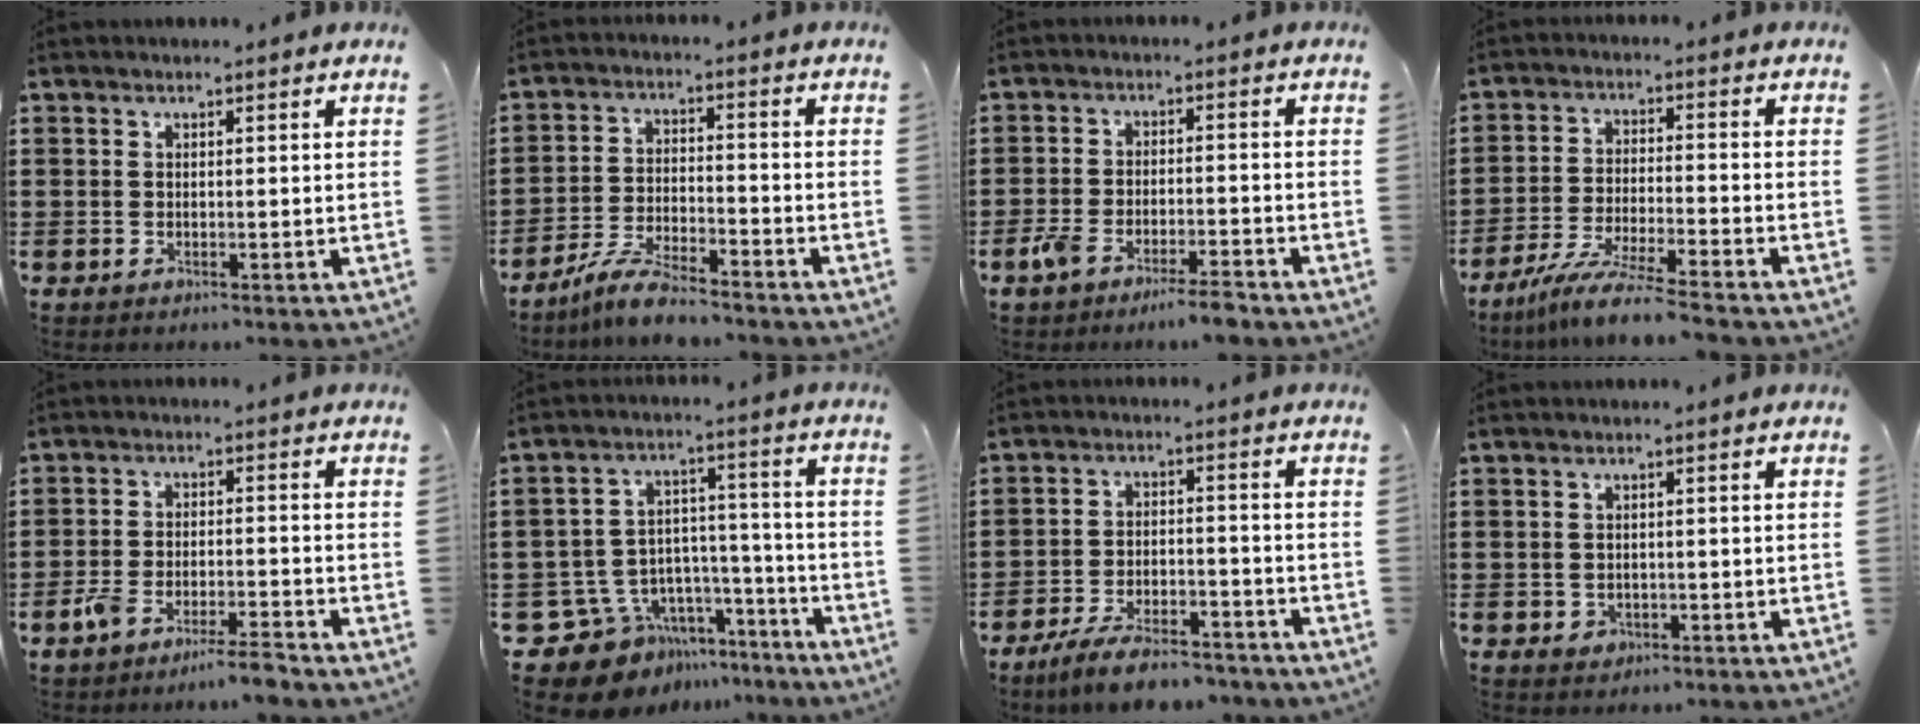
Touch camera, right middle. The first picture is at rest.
{"total": 6.4, "force": [-5.7, 0.7, 2.8], "torque": [-0.064, -0.003, -0.112]}
{"total": 4.9, "force": [-4.0, 0.6, 2.7], "torque": [-0.063, -0.004, -0.080]}
{"total": 7.9, "force": [-6.9, -0.4, 3.8], "torque": [-0.080, -0.012, -0.135]}
{"total": 4.8, "force": [-4.3, 0.1, 2.1], "torque": [-0.050, -0.003, -0.085]}
{"total": 10.9, "force": [-8.9, 6.0, 2.0], "torque": [-0.057, 0.025, -0.166]}
{"total": 7.2, "force": [-6.5, 1.3, 2.9], "torque": [-0.059, 0.007, -0.125]}
{"total": 1.0, "force": [-0.4, 0.9, 0.3], "torque": [-0.010, 0.003, -0.011]}